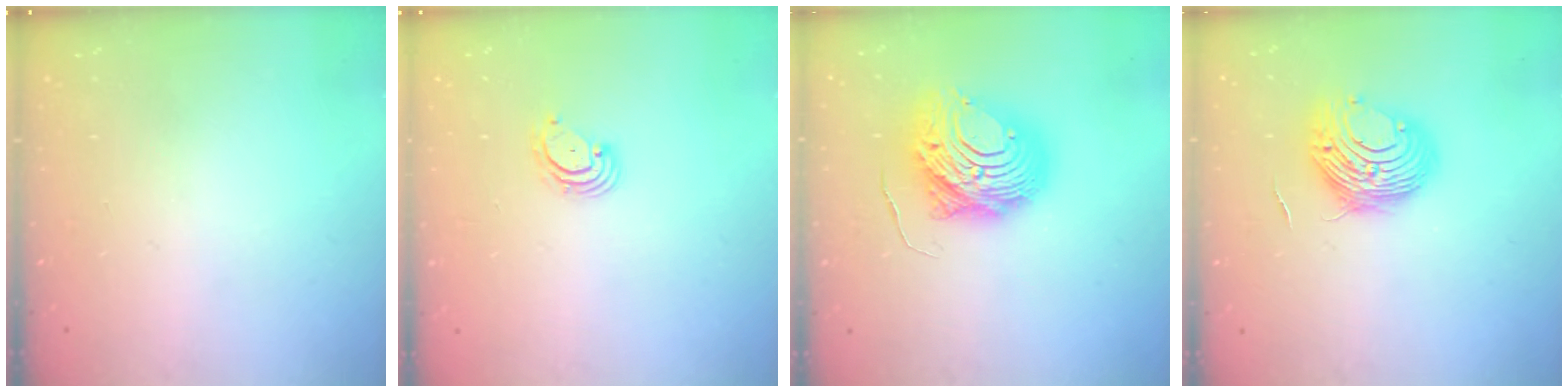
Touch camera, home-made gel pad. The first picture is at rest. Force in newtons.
{"total": 3.2, "press": 3.1, "slide": 0.4}
{"total": 12.6, "press": 12.6, "slide": 1.3}
{"total": 10.4, "press": 10.4, "slide": 0.4}